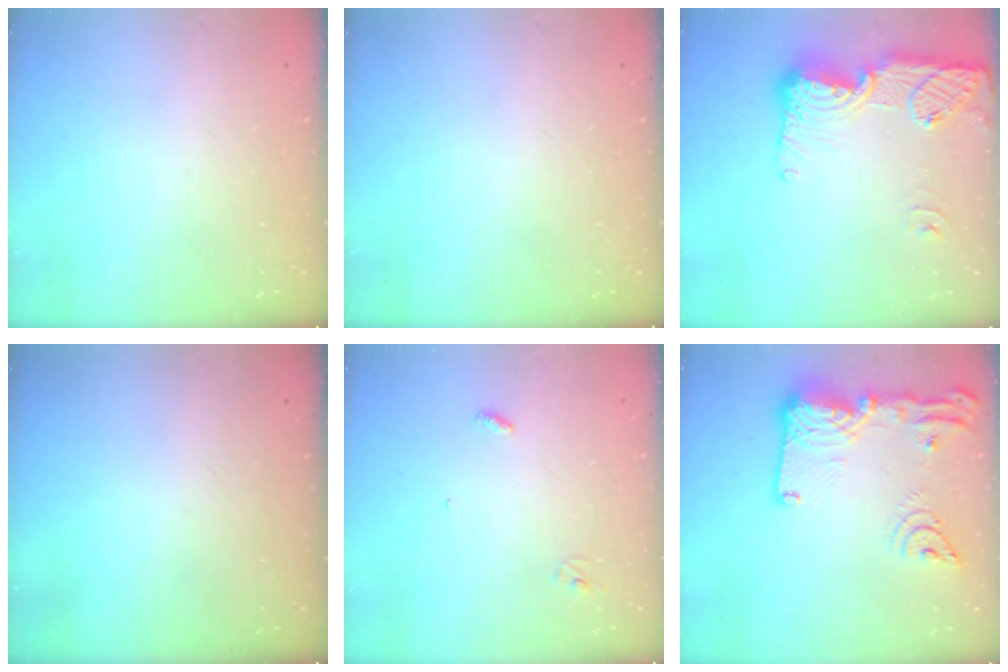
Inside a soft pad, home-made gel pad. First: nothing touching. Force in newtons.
{"total": 0.0}
{"total": 15.7, "press": 15.7, "slide": 1.4}
{"total": 0.0}
{"total": 2.7, "press": 2.7, "slide": 0.2}
{"total": 21.3, "press": 21.2, "slide": 2.4}